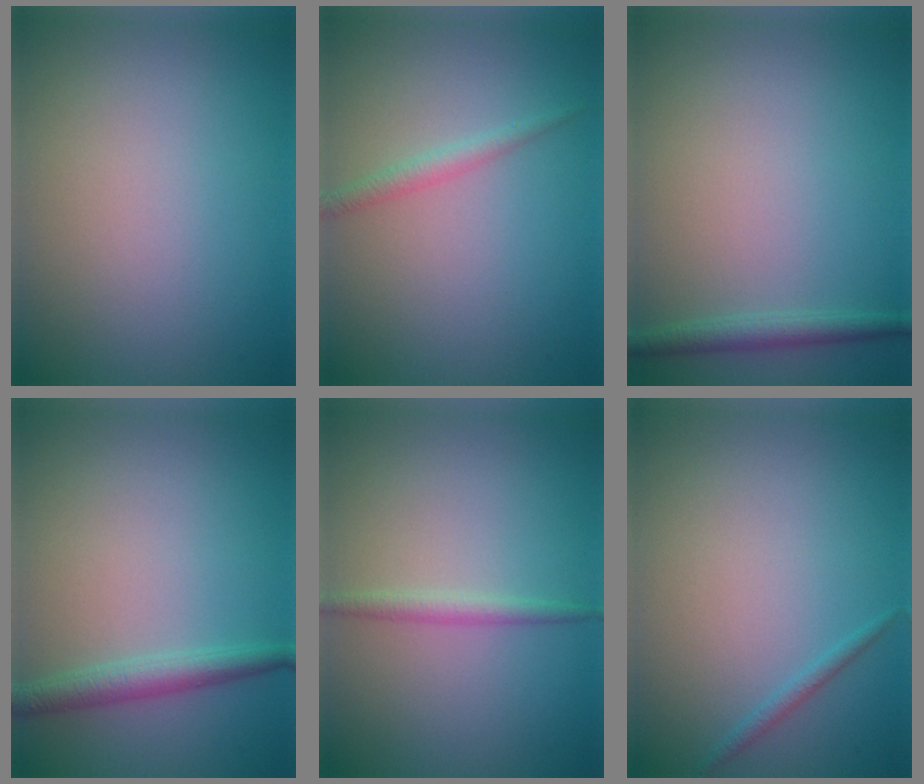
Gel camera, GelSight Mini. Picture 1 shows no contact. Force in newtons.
{"total": 1.4, "press": 1.4, "slide": 0.0}
{"total": 1.8, "press": 1.8, "slide": 0.1}
{"total": 2.4, "press": 2.4, "slide": 0.1}
{"total": 1.5, "press": 1.5, "slide": 0.1}
{"total": 0.9, "press": 0.9, "slide": 0.1}